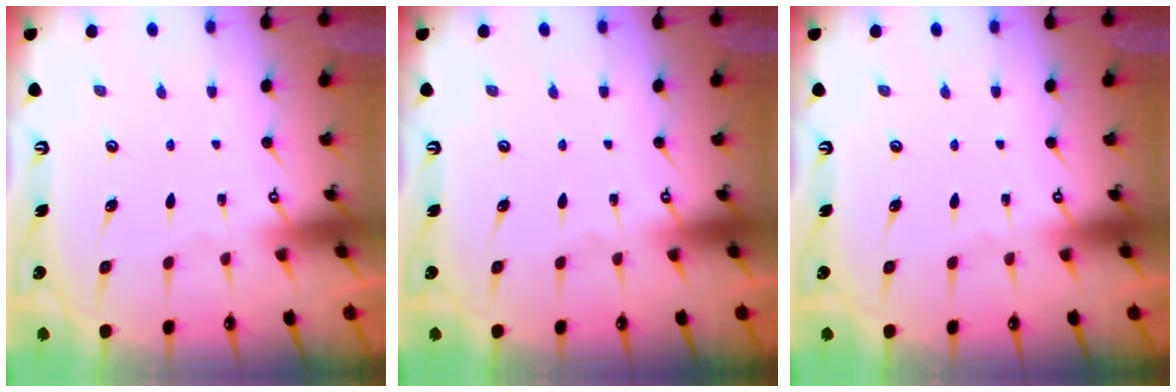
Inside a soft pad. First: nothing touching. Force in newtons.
{"total": 0.0}
{"total": 0.0}